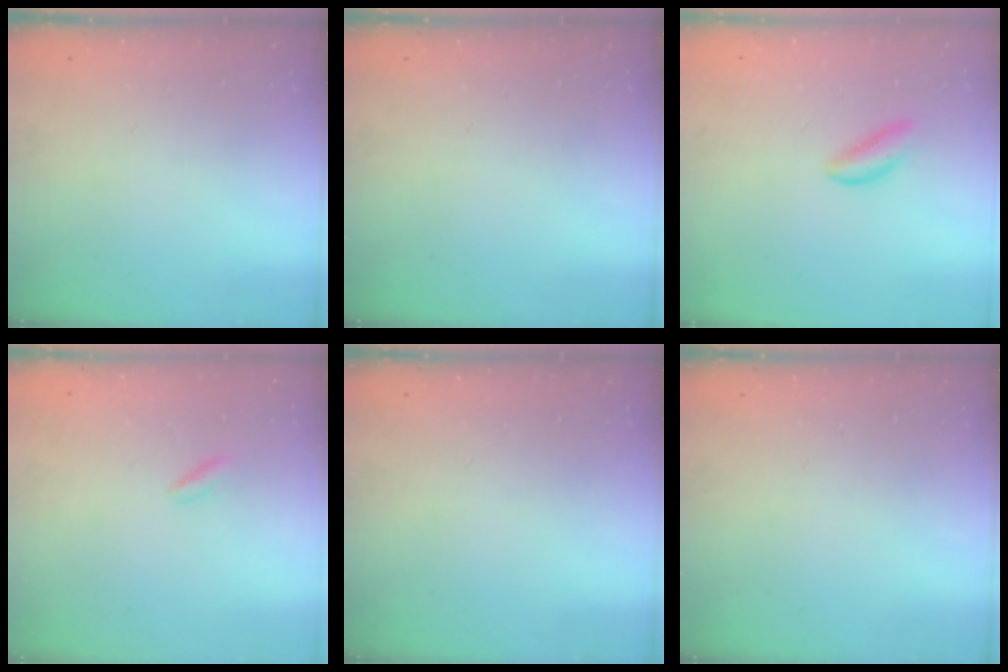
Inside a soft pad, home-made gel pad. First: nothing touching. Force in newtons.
{"total": 0.0}
{"total": 1.6, "press": 1.5, "slide": 0.3}
{"total": 2.0, "press": 1.9, "slide": 0.8}
{"total": 0.0}
{"total": 0.0}